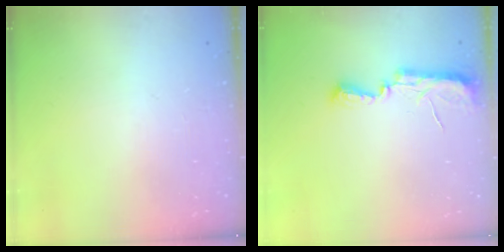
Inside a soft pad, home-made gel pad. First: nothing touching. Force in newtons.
{"total": 7.7, "press": 7.6, "slide": 1.0}